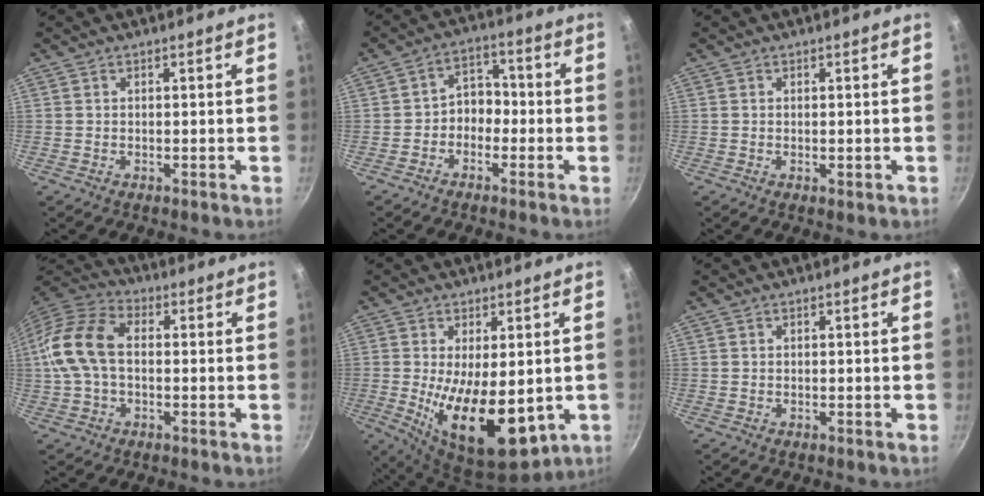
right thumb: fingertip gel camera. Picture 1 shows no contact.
{"total": 5.4, "force": [-1.8, 4.2, 2.9], "torque": [-0.009, 0.035, -0.040]}
{"total": 1.2, "force": [-0.3, 0.3, 1.1], "torque": [-0.017, -0.004, -0.004]}
{"total": 13.4, "force": [0.0, 8.5, 10.3], "torque": [-0.194, 0.038, -0.016]}
{"total": 15.7, "force": [-1.7, 7.3, 13.8], "torque": [-0.218, -0.025, -0.007]}
{"total": 0.0}